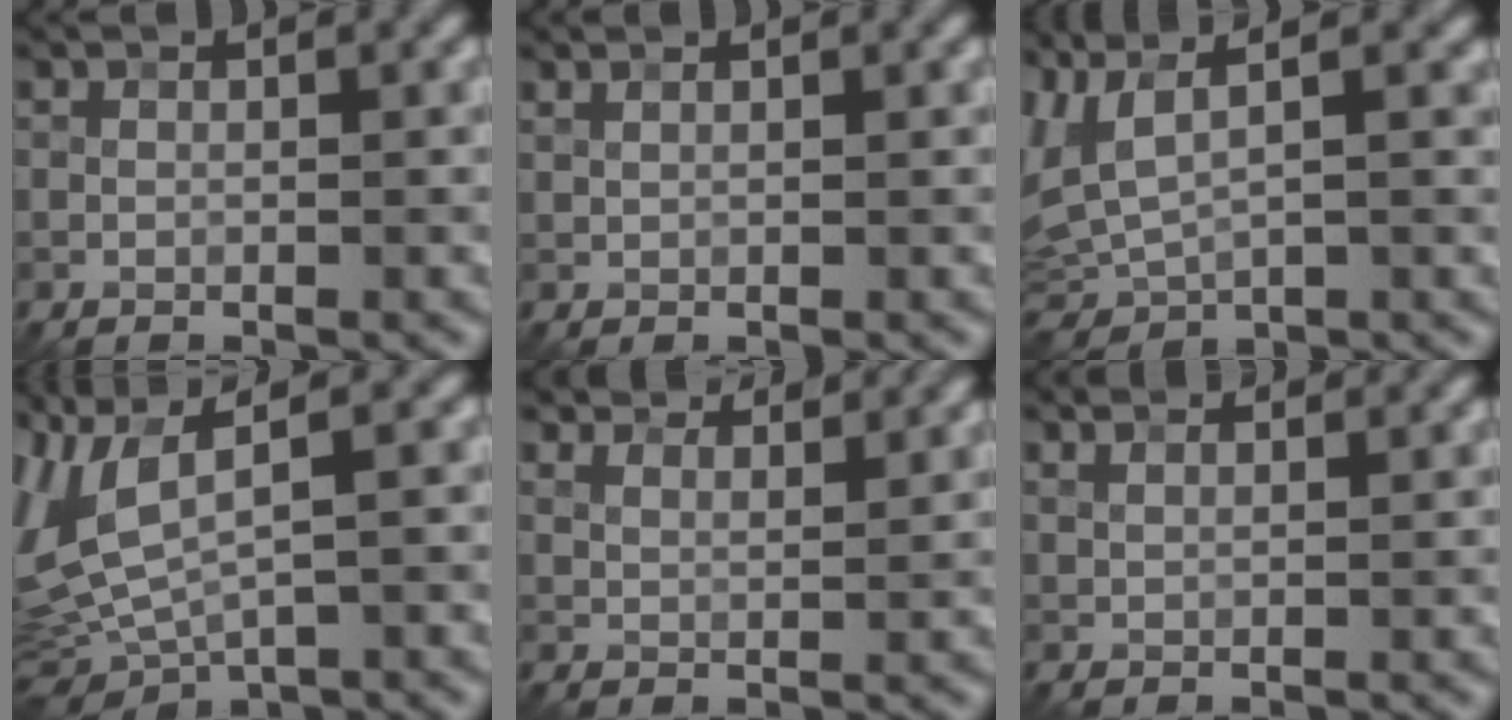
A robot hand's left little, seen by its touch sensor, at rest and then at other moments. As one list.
[{"total": 1.0, "force": [0.9, 0.2, 0.4], "torque": [-0.010, 0.000, 0.013]}, {"total": 4.7, "force": [1.9, 1.9, 3.8], "torque": [-0.103, 0.011, 0.039]}, {"total": 7.8, "force": [2.1, 2.9, 7.0], "torque": [-0.170, -0.001, 0.046]}, {"total": 8.7, "force": [7.6, 2.6, 3.4], "torque": [-0.077, 0.008, 0.120]}, {"total": 5.6, "force": [4.6, 2.0, 2.6], "torque": [-0.051, 0.027, 0.065]}]